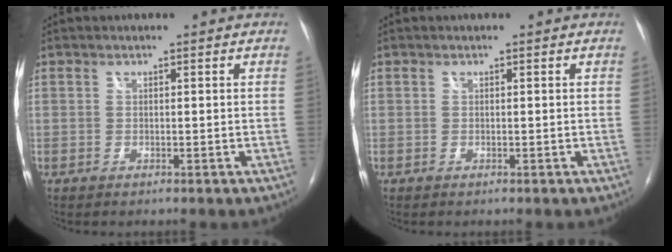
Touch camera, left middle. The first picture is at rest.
{"total": 0.0}